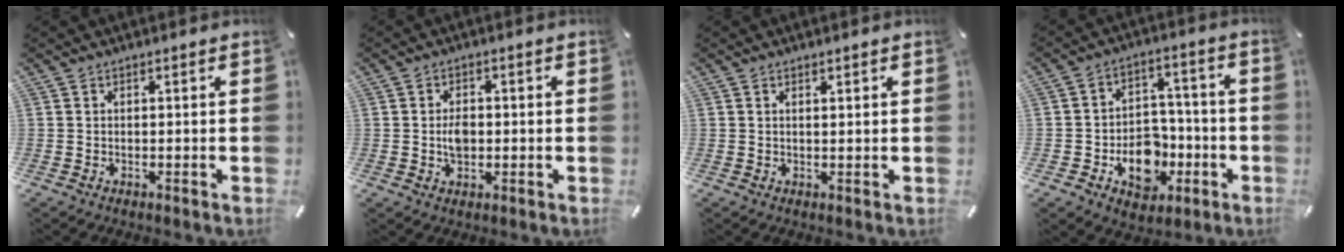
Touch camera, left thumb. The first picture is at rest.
{"total": 3.8, "force": [-0.3, 2.7, 2.6], "torque": [-0.042, -0.003, -0.010]}
{"total": 0.7, "force": [0.5, 0.1, 0.5], "torque": [-0.010, 0.000, 0.008]}
{"total": 12.0, "force": [-4.2, 9.6, 5.7], "torque": [-0.078, 0.036, -0.062]}